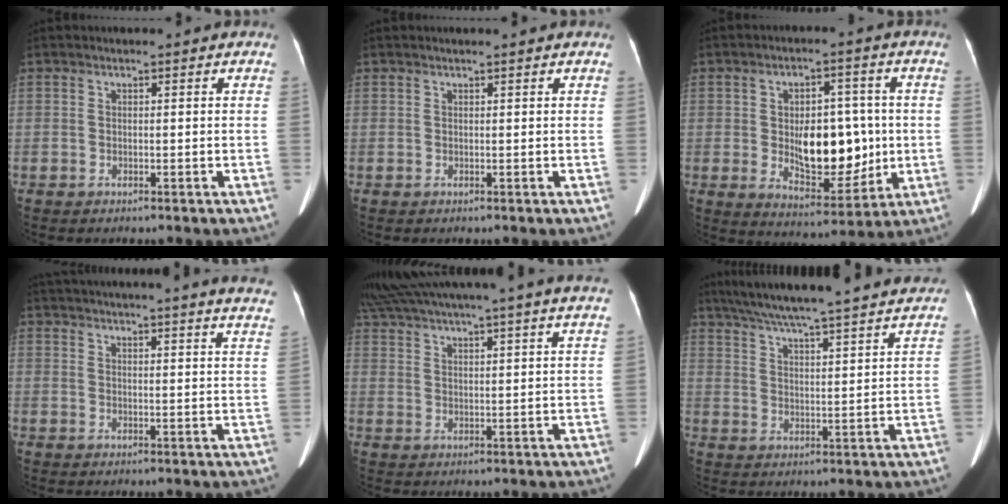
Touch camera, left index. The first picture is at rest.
{"total": 1.5, "force": [1.4, -0.1, 0.7], "torque": [-0.011, 0.014, 0.019]}
{"total": 11.5, "force": [-0.3, 6.0, 9.8], "torque": [-0.152, 0.002, 0.008]}
{"total": 28.5, "force": [26.5, 0.9, 10.4], "torque": [-0.162, -0.064, 0.316]}
{"total": 28.5, "force": [25.1, 0.5, 13.4], "torque": [-0.237, -0.003, 0.339]}
{"total": 26.9, "force": [24.2, 0.5, 11.8], "torque": [-0.197, -0.006, 0.324]}